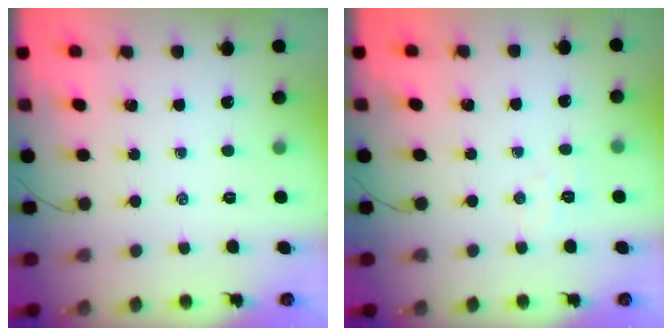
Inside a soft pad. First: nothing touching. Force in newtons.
{"total": 3.7, "press": 3.6, "slide": 0.9}